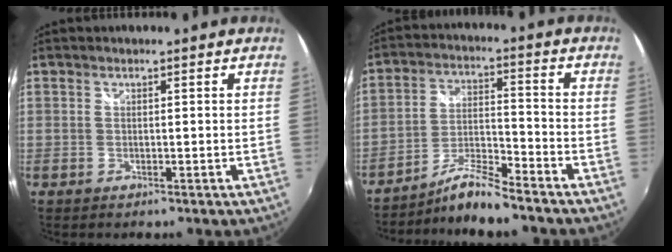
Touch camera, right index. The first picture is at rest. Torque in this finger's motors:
{"motor_torque": [0.49, -0.58, 0.11, 0.01]}